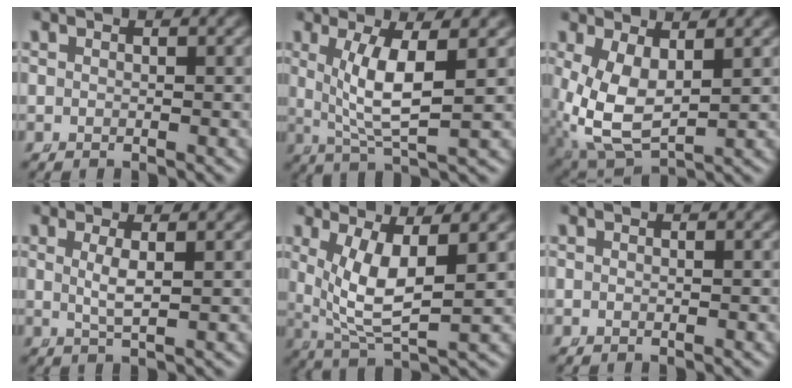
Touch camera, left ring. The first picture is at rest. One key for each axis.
{"total": 5.8, "fx": 1.0, "fy": 1.6, "fz": 5.4, "tx": -0.099, "ty": -0.011, "tz": 0.032}
{"total": 7.5, "fx": -0.6, "fy": 5.2, "fz": 5.4, "tx": -0.140, "ty": -0.053, "tz": 0.018}
{"total": 2.0, "fx": 0.4, "fy": -0.2, "fz": 2.0, "tx": -0.047, "ty": -0.014, "tz": 0.018}
{"total": 7.2, "fx": 1.1, "fy": 3.7, "fz": 6.1, "tx": -0.128, "ty": -0.026, "tz": 0.037}
{"total": 0.0}